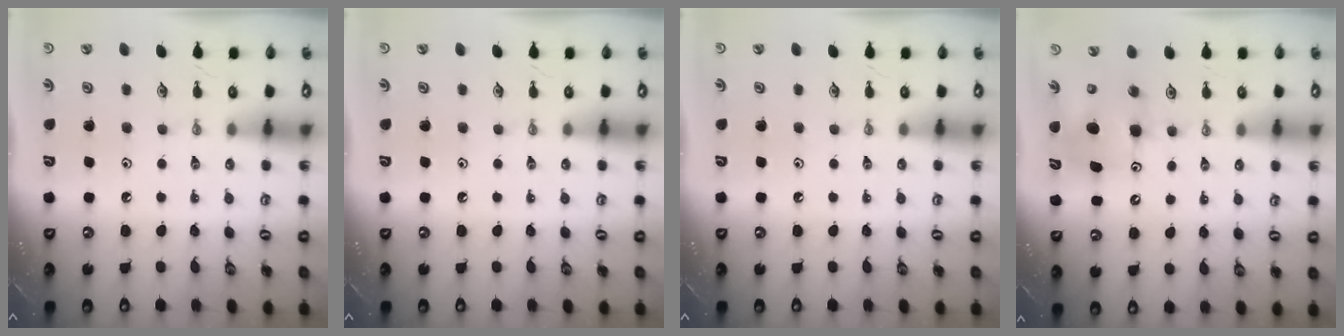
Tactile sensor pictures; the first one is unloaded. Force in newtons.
{"total": 0.0}
{"total": 0.0}
{"total": 7.7, "press": 7.4, "slide": 2.0}